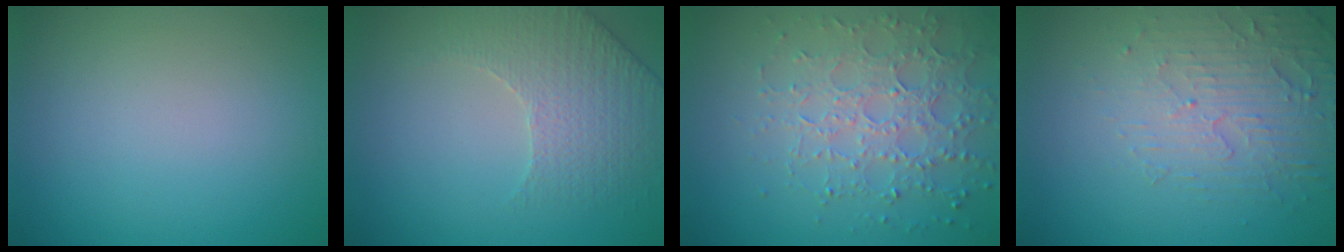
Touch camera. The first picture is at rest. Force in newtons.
{"total": 2.6, "press": 2.4, "slide": 1.0}
{"total": 4.8, "press": 4.3, "slide": 2.1}
{"total": 5.0, "press": 3.3, "slide": 3.8}